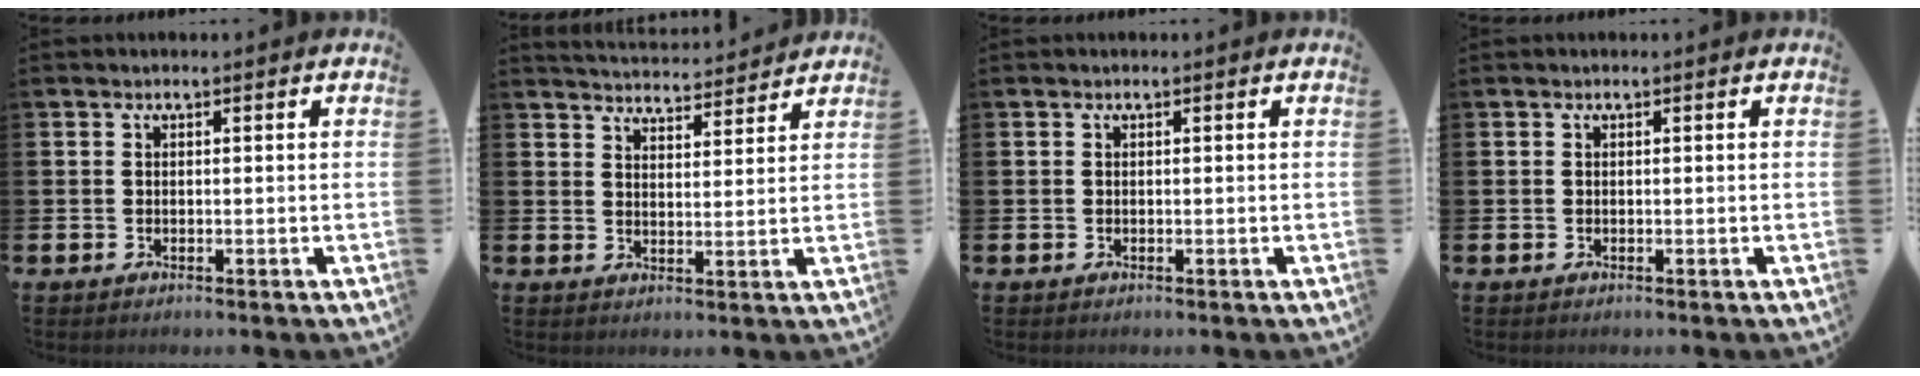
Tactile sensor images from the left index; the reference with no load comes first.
{"total": 4.6, "force": [4.6, 0.4, -0.1], "torque": [-0.010, -0.032, 0.081]}
{"total": 0.0}
{"total": 0.0}